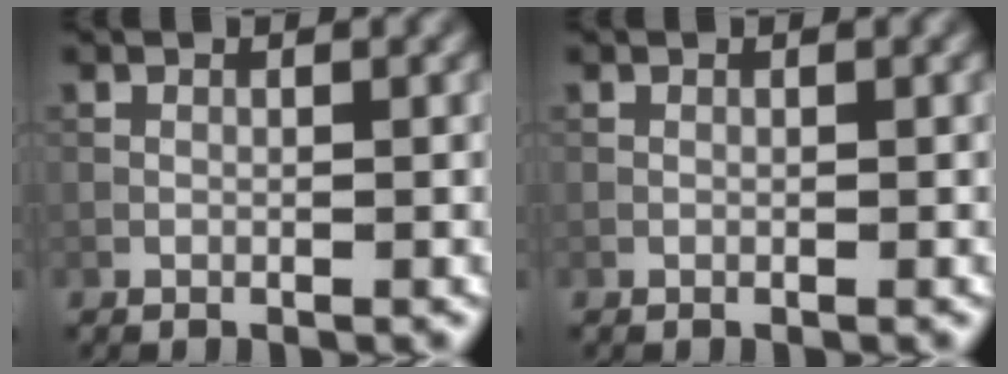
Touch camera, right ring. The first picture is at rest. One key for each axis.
{"total": 0.0}